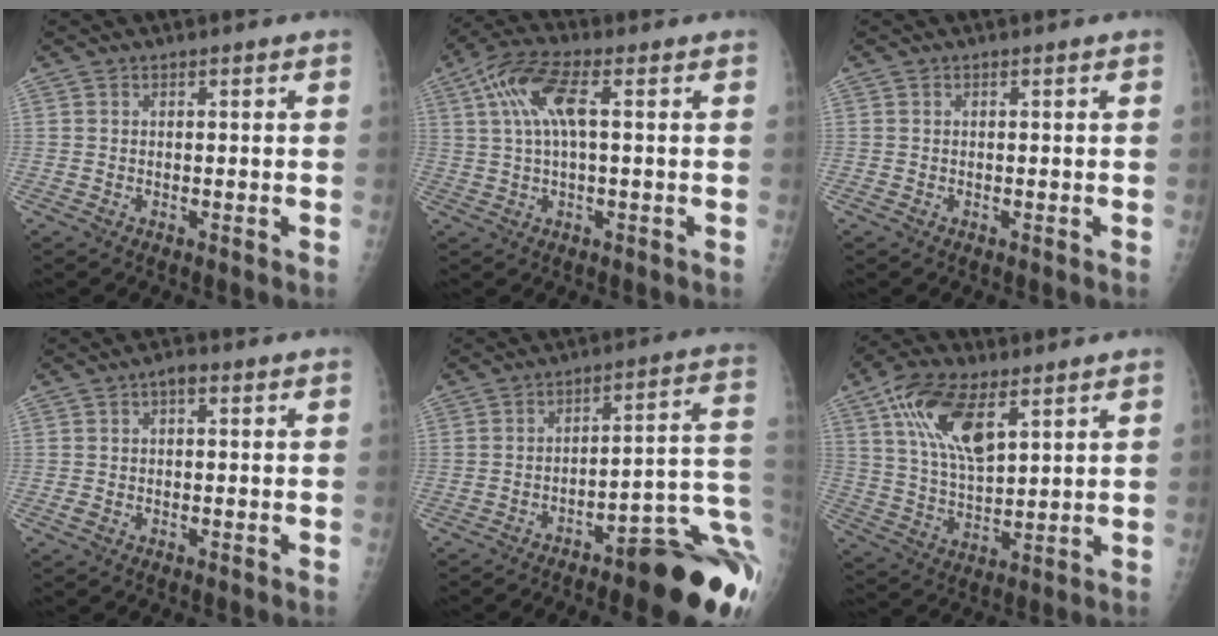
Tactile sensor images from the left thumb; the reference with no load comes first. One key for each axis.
{"total": 9.3, "fx": 2.4, "fy": 3.0, "fz": 8.4, "tx": -0.194, "ty": 0.026, "tz": 0.045}
{"total": 0.0}
{"total": 3.1, "fx": 0.6, "fy": 1.7, "fz": 2.5, "tx": -0.041, "ty": 0.010, "tz": 0.007}
{"total": 22.1, "fx": -10.6, "fy": 5.5, "fz": 18.6, "tx": -0.146, "ty": 0.070, "tz": -0.141}
{"total": 14.1, "fx": 6.7, "fy": 6.4, "fz": 10.6, "tx": -0.184, "ty": -0.018, "tz": 0.128}